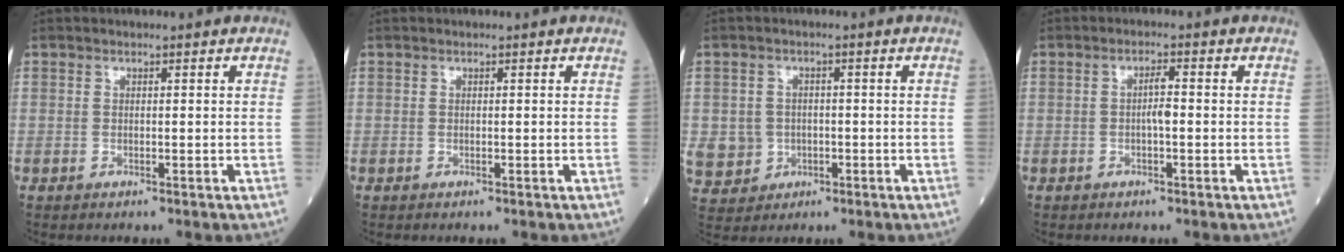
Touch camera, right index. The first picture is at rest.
{"total": 0.0}
{"total": 6.8, "force": [-1.1, 6.5, 1.5], "torque": [-0.038, 0.008, -0.005]}
{"total": 2.2, "force": [-0.3, 0.3, 2.2], "torque": [-0.039, 0.003, -0.007]}